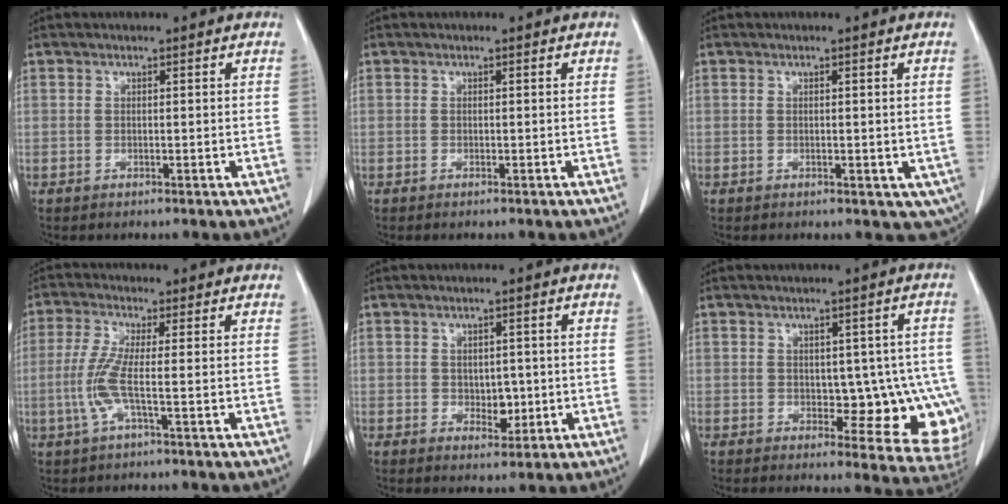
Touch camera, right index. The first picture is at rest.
{"total": 0.0}
{"total": 4.3, "force": [-0.8, 2.6, 3.4], "torque": [-0.024, -0.007, -0.005]}
{"total": 5.1, "force": [-1.1, -0.1, 5.0], "torque": [-0.121, -0.005, -0.030]}
{"total": 2.8, "force": [-0.3, 2.0, 2.0], "torque": [-0.022, 0.000, 0.000]}
{"total": 10.8, "force": [-1.4, 5.7, 9.1], "torque": [-0.080, 0.007, -0.005]}